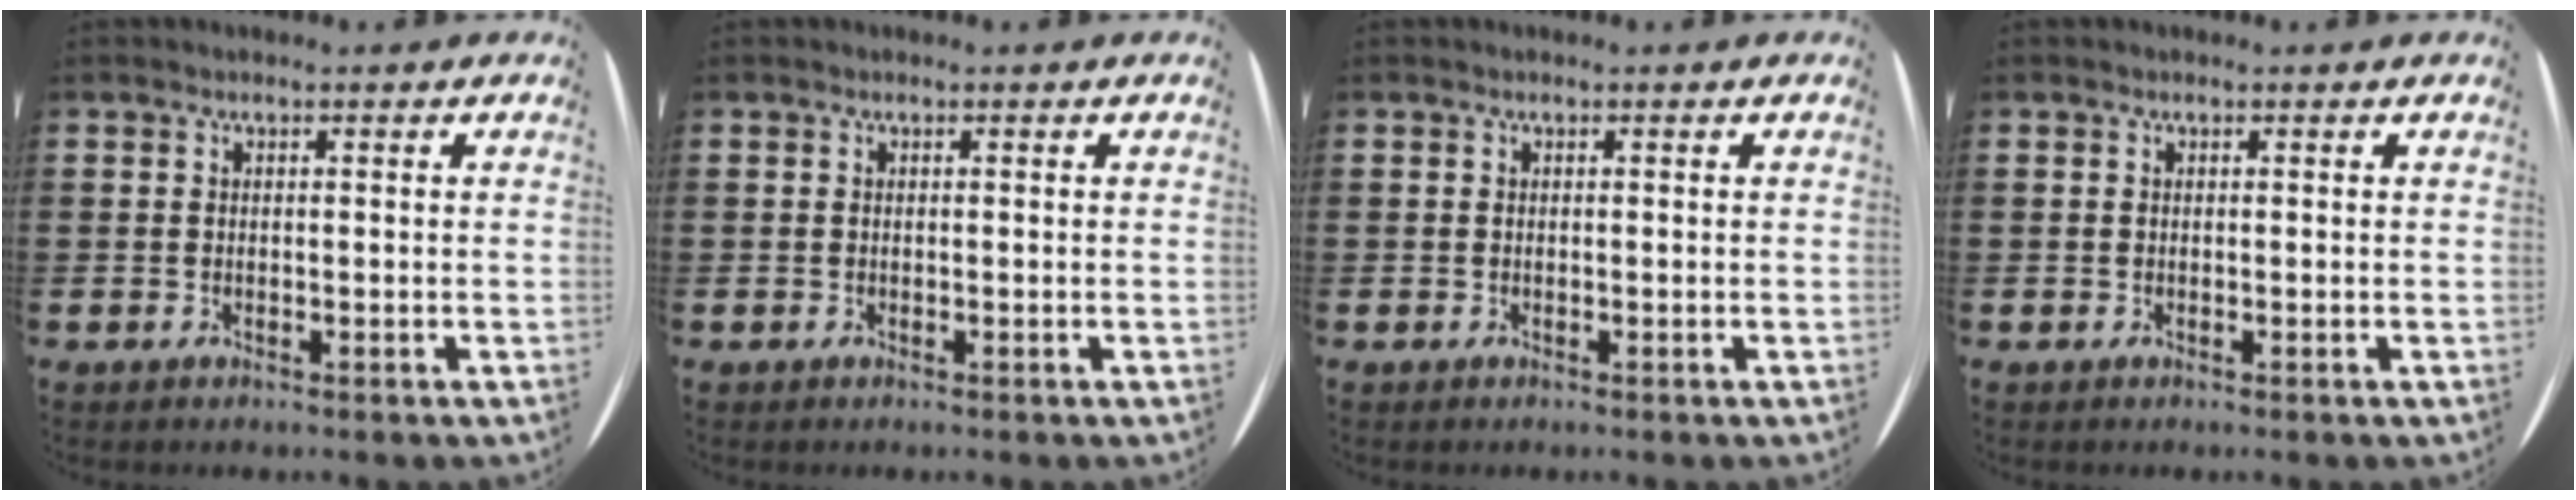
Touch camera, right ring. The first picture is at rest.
{"total": 0.0}
{"total": 0.0}
{"total": 0.0}